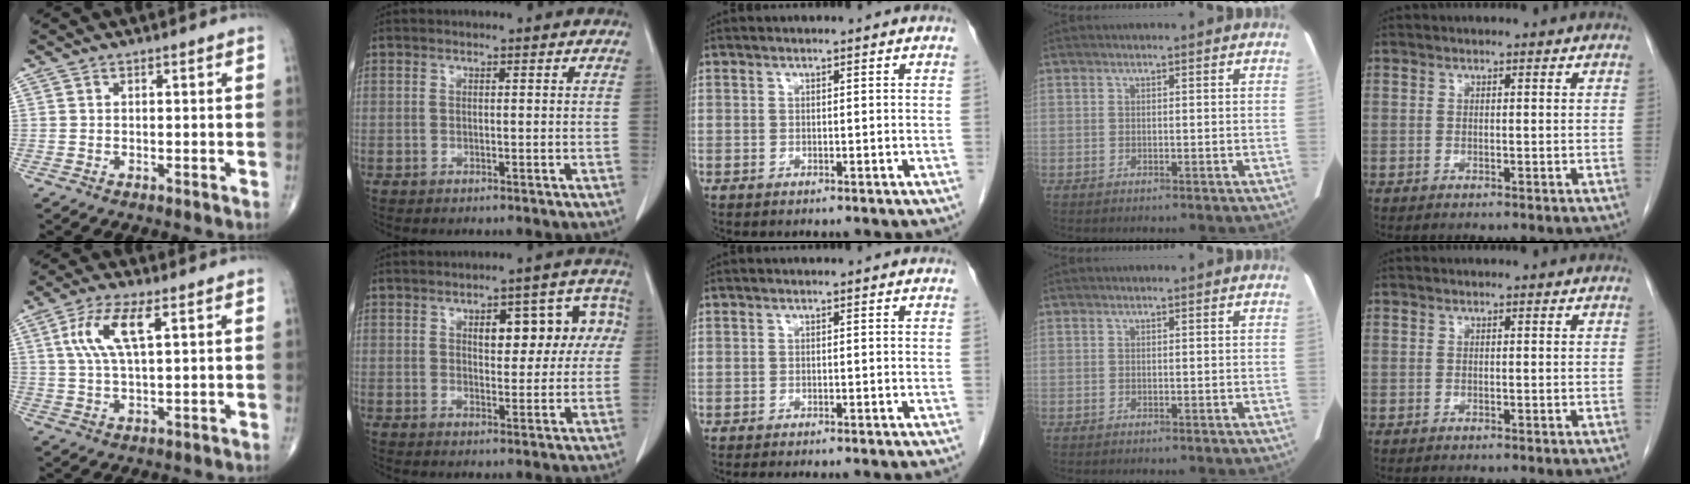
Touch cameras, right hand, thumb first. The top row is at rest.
{"thumb": {"total": 8.7, "force": [3.0, 2.7, 7.7], "torque": [-0.169, 0.000, 0.062]}, "index": {"total": 9.6, "force": [2.4, 4.4, 8.2], "torque": [-0.089, 0.035, 0.031]}, "middle": {"total": 9.8, "force": [-8.9, 1.0, 4.0], "torque": [-0.037, -0.014, -0.102]}}